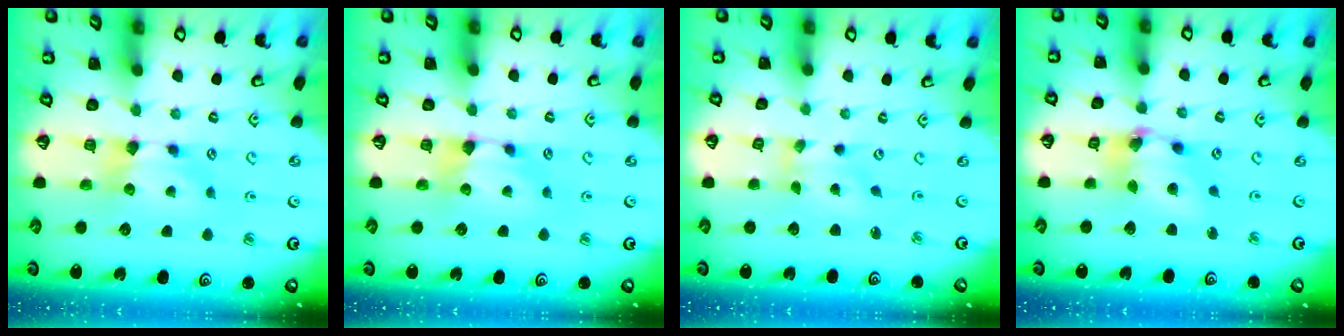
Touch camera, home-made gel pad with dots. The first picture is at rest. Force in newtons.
{"total": 0.9, "press": 0.6, "slide": 0.6}
{"total": 1.7, "press": 1.3, "slide": 1.0}
{"total": 6.2, "press": 5.8, "slide": 2.0}